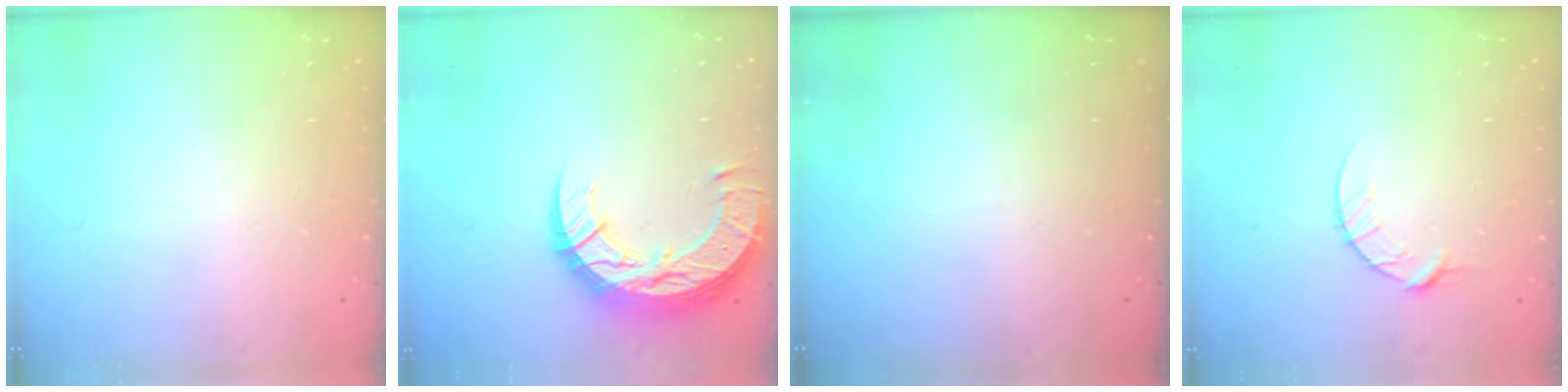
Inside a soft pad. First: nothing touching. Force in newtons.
{"total": 16.4, "press": 16.4, "slide": 1.0}
{"total": 0.0}
{"total": 7.2, "press": 7.2, "slide": 0.7}